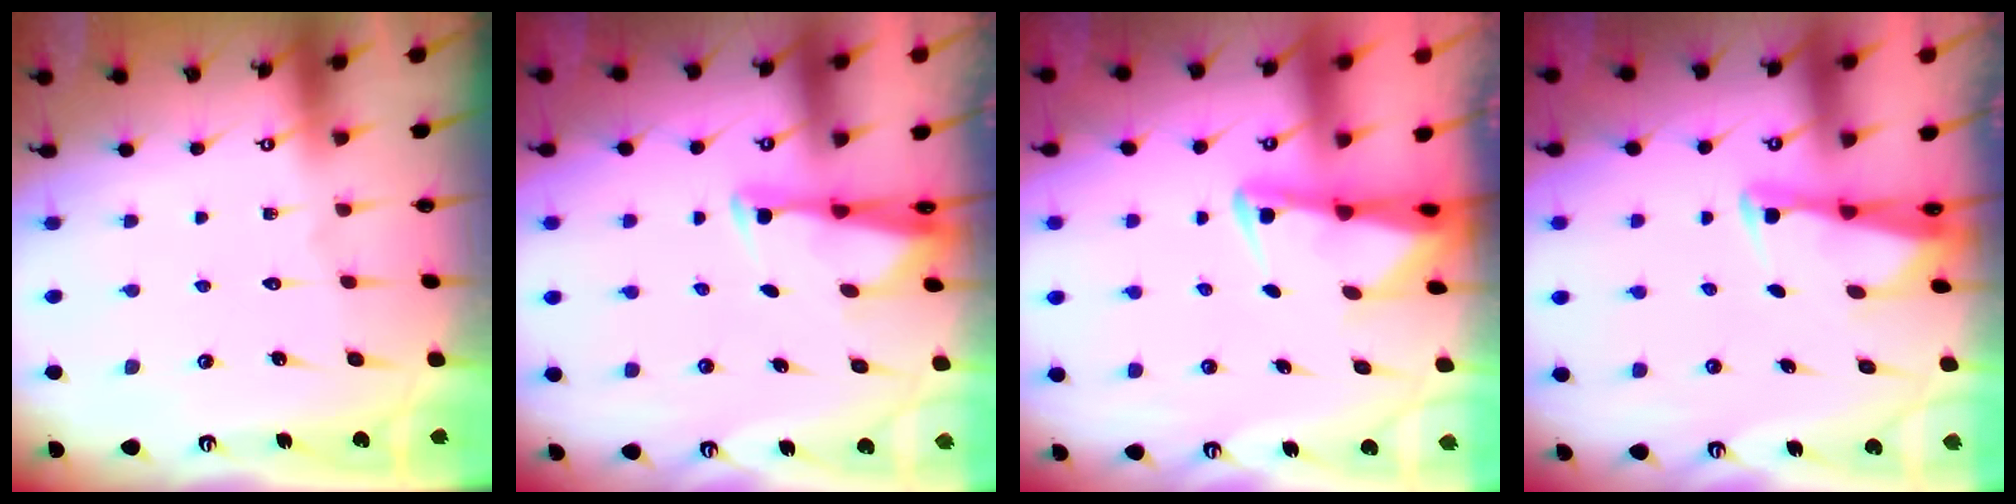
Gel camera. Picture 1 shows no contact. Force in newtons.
{"total": 3.0, "press": 2.9, "slide": 0.8}
{"total": 2.1, "press": 2.1, "slide": 0.5}
{"total": 2.8, "press": 2.7, "slide": 0.6}